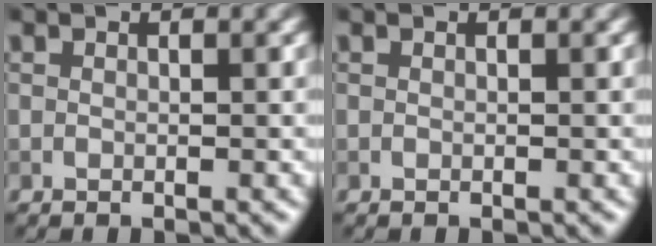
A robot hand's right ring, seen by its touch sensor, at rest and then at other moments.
{"total": 0.0}